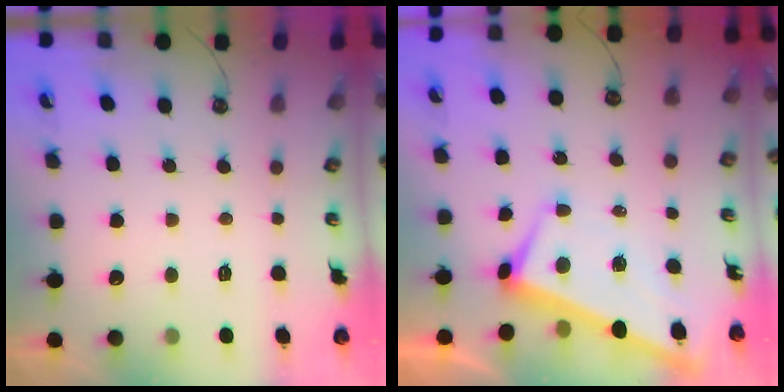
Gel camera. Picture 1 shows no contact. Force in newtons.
{"total": 1.6, "press": 1.2, "slide": 1.0}